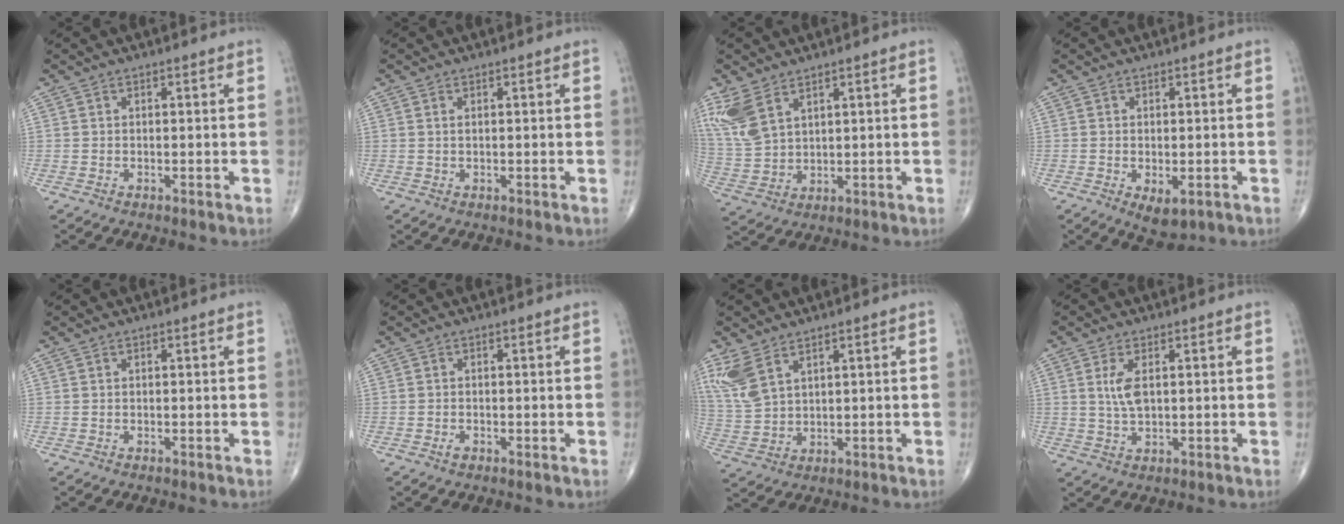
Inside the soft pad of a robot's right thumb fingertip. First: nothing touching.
{"total": 0.5, "force": [0.3, 0.2, 0.4], "torque": [-0.013, 0.005, 0.007]}
{"total": 8.5, "force": [5.2, 4.2, 5.2], "torque": [-0.117, -0.012, 0.121]}
{"total": 4.3, "force": [-1.4, 2.2, 3.4], "torque": [-0.049, -0.006, -0.012]}
{"total": 0.0}
{"total": 1.0, "force": [-0.5, 0.6, 0.7], "torque": [-0.013, 0.000, -0.009]}
{"total": 7.3, "force": [4.6, 3.3, 4.6], "torque": [-0.105, -0.011, 0.107]}
{"total": 4.6, "force": [1.1, 2.1, 3.9], "torque": [-0.083, -0.006, 0.027]}